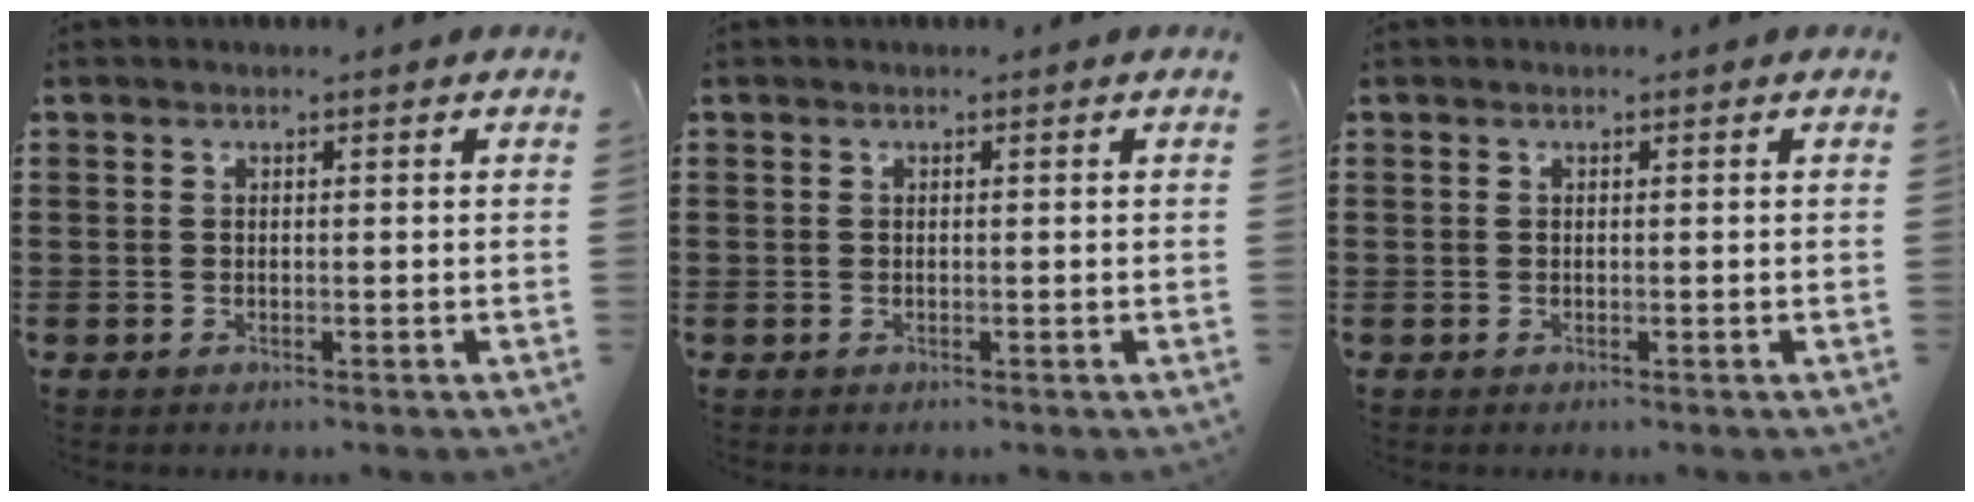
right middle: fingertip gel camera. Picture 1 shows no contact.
{"total": 0.0}
{"total": 0.0}